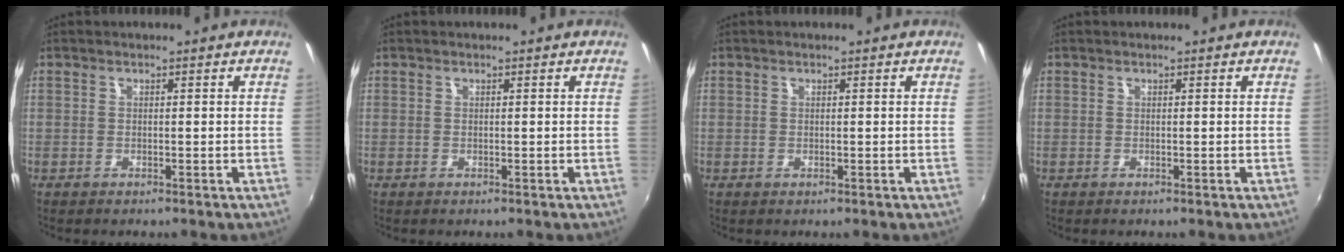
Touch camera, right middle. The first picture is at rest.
{"total": 0.0}
{"total": 0.0}
{"total": 0.0}